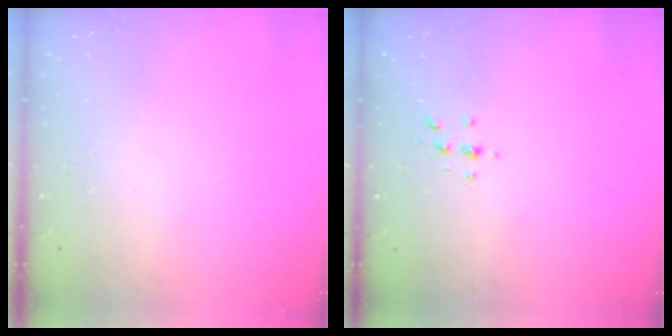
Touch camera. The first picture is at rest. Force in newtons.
{"total": 2.3, "press": 2.2, "slide": 0.2}